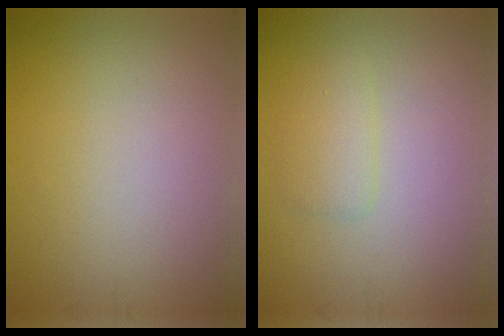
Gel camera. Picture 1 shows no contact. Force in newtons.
{"total": 1.7, "press": 1.7, "slide": 0.2}